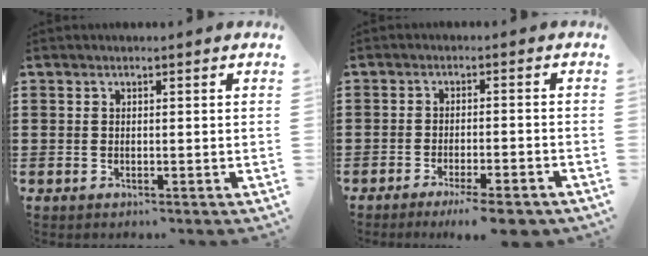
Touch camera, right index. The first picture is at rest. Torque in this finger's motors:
{"motor_torque": [1.56, -0.58, 0.58, 0.05]}